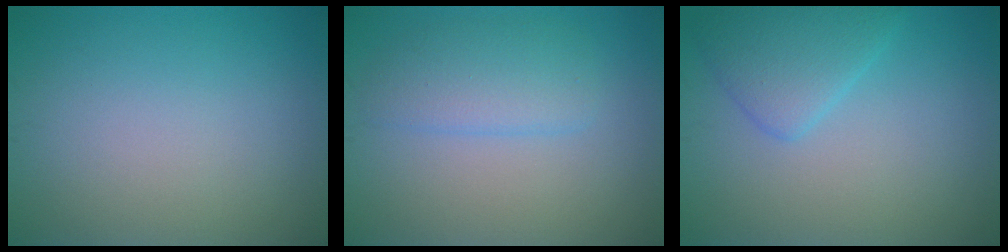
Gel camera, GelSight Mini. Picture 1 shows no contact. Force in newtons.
{"total": 3.0, "press": 3.0, "slide": 0.2}
{"total": 3.3, "press": 3.3, "slide": 0.1}